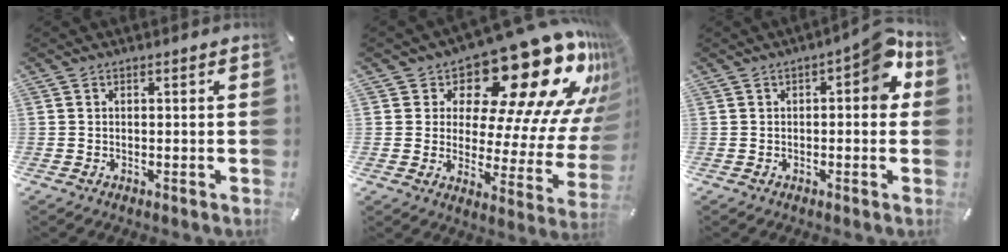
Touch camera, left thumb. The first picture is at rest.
{"total": 24.4, "force": [14.2, 10.8, 16.6], "torque": [-0.214, -0.121, 0.237]}
{"total": 8.0, "force": [1.9, 3.6, 6.9], "torque": [-0.074, -0.012, 0.023]}